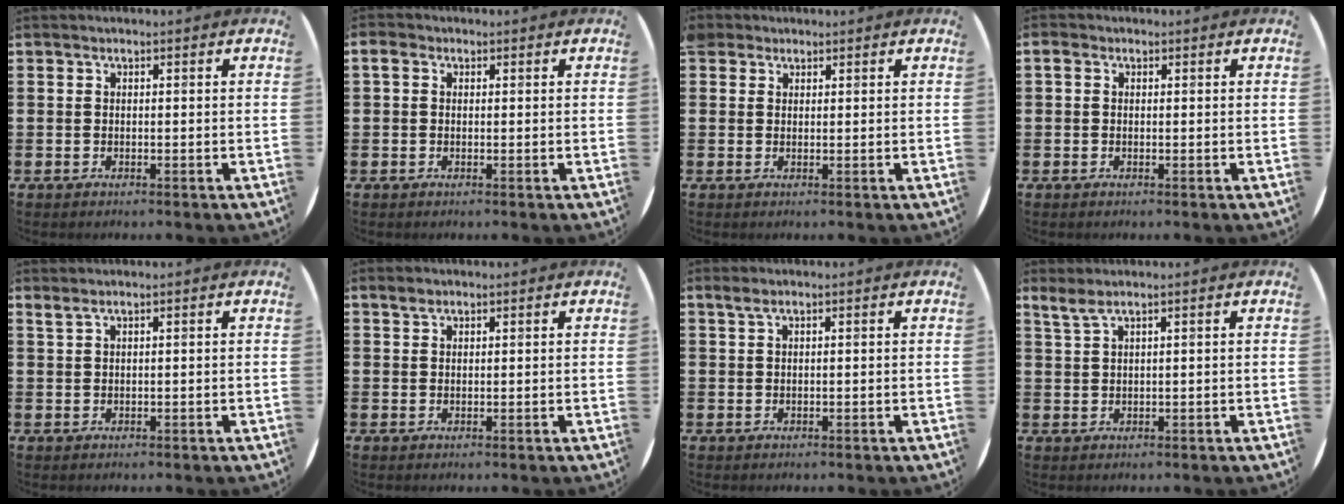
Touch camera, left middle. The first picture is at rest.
{"total": 1.2, "force": [0.4, 1.0, 0.6], "torque": [-0.007, 0.005, 0.005]}
{"total": 1.3, "force": [1.1, 0.7, 0.1], "torque": [0.004, 0.000, 0.020]}
{"total": 0.7, "force": [0.2, 0.6, 0.3], "torque": [-0.008, 0.007, 0.003]}
{"total": 0.9, "force": [0.7, -0.1, 0.4], "torque": [-0.009, 0.000, 0.014]}
{"total": 1.4, "force": [1.2, 0.7, 0.4], "torque": [-0.002, 0.001, 0.020]}
{"total": 1.0, "force": [0.7, 0.1, 0.7], "torque": [-0.014, 0.003, 0.012]}
{"total": 1.9, "force": [1.5, 0.1, 1.3], "torque": [-0.027, 0.001, 0.027]}